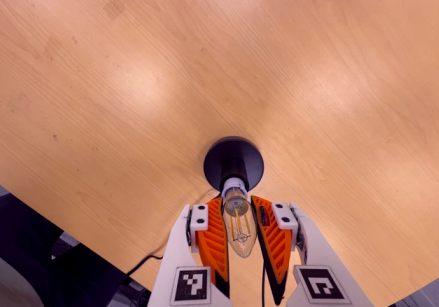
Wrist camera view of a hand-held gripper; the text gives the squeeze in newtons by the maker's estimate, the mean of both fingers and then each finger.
{"total": 22.2, "left": 23.4, "right": 21.0}